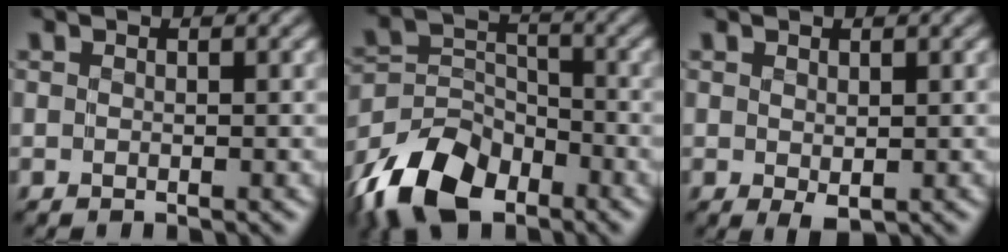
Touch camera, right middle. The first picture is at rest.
{"total": 8.6, "force": [-6.1, 4.8, 3.6], "torque": [-0.077, -0.001, -0.130]}
{"total": 0.9, "force": [0.0, 0.6, 0.6], "torque": [-0.012, -0.002, 0.003]}